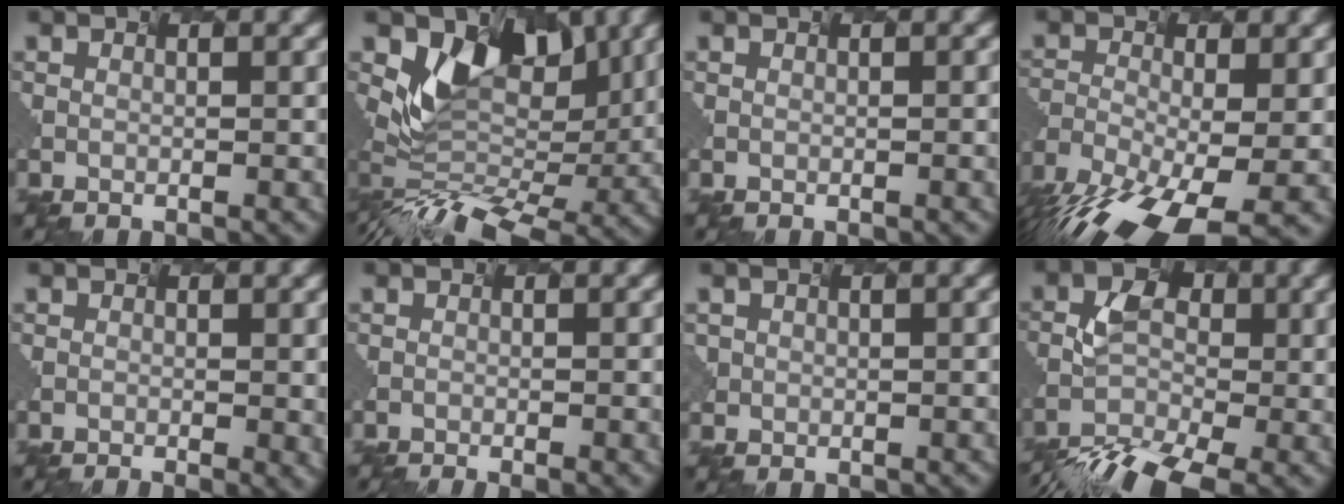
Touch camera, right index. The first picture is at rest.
{"total": 4.8, "force": [0.5, 3.4, 3.4], "torque": [-0.058, -0.017, 0.025]}
{"total": 0.9, "force": [0.1, 0.3, 0.8], "torque": [-0.001, 0.002, 0.000]}
{"total": 12.2, "force": [-8.0, 4.0, 8.4], "torque": [-0.182, -0.041, -0.115]}
{"total": 2.8, "force": [-0.6, 0.9, 2.6], "torque": [-0.014, -0.002, 0.004]}
{"total": 3.8, "force": [-1.3, 1.6, 3.1], "torque": [-0.015, 0.004, -0.002]}
{"total": 0.9, "force": [0.0, 0.7, -0.5], "torque": [0.002, -0.004, 0.014]}
{"total": 6.7, "force": [-5.2, 2.5, 3.4], "torque": [-0.078, -0.008, -0.093]}